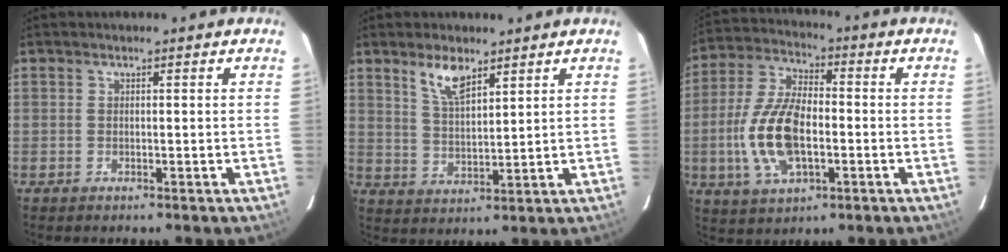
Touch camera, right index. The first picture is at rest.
{"total": 6.3, "force": [4.3, 2.3, 4.0], "torque": [-0.074, 0.001, 0.087]}
{"total": 14.3, "force": [-2.8, 7.0, 12.1], "torque": [-0.260, 0.004, -0.051]}